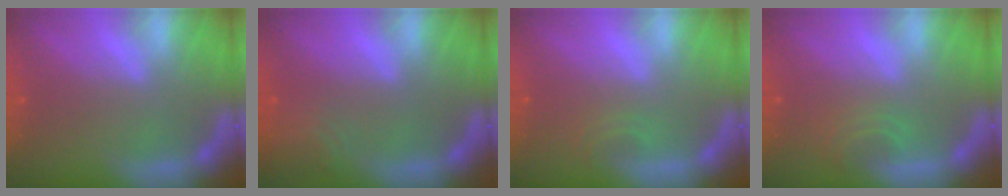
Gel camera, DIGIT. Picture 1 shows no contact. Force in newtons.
{"total": 3.5}
{"total": 1.4}
{"total": 2.4}